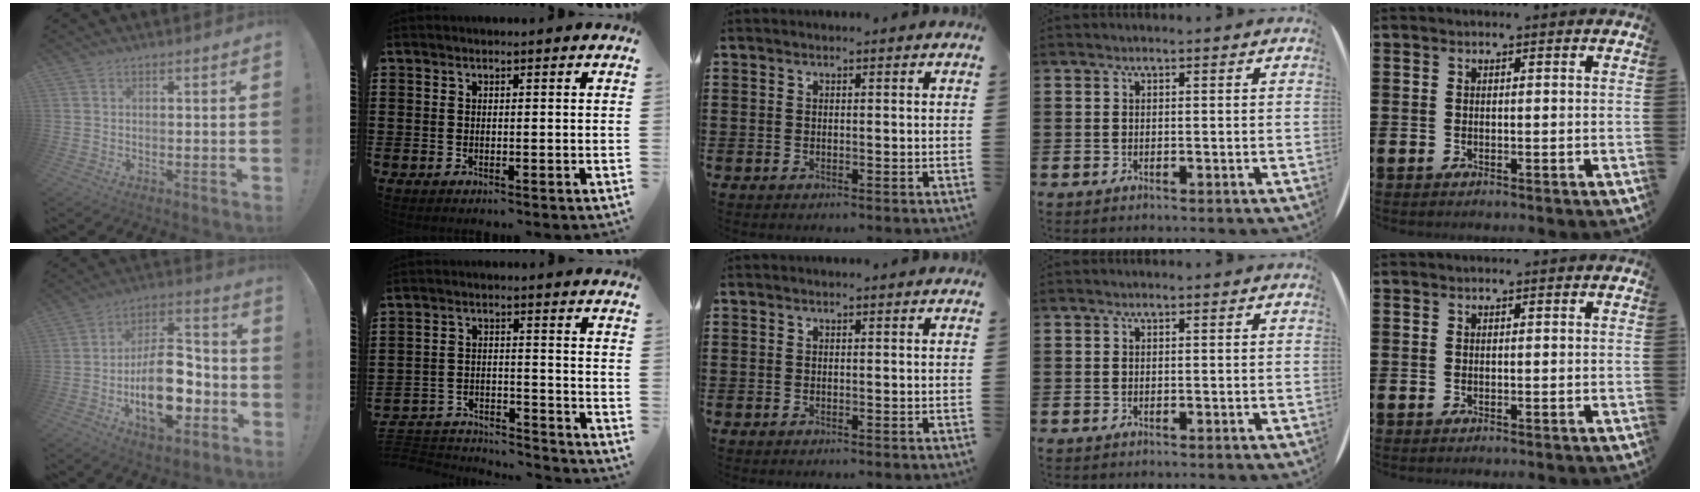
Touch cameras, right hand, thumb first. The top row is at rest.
{"thumb": {"total": 20.5, "force": [-6.5, 11.7, 15.5], "torque": [-0.253, 0.049, -0.095]}, "index": {"total": 4.2, "force": [-4.1, 0.6, 0.6], "torque": [-0.023, 0.003, -0.087]}}